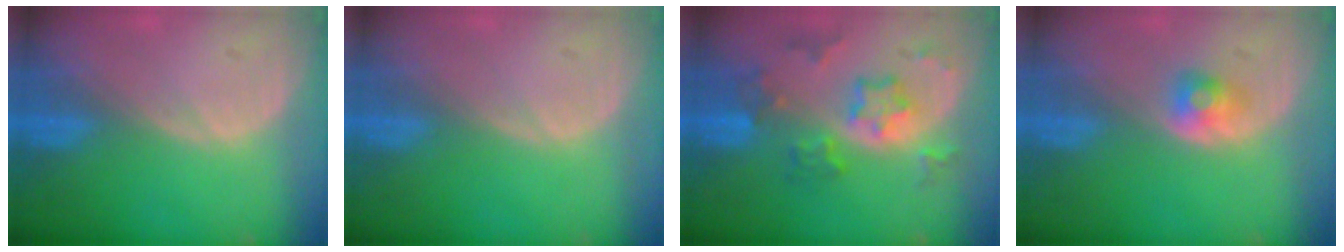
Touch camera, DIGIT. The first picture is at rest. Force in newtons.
{"total": 0.0}
{"total": 7.8, "press": 6.8, "slide": 3.9}
{"total": 2.6, "press": 2.4, "slide": 1.2}